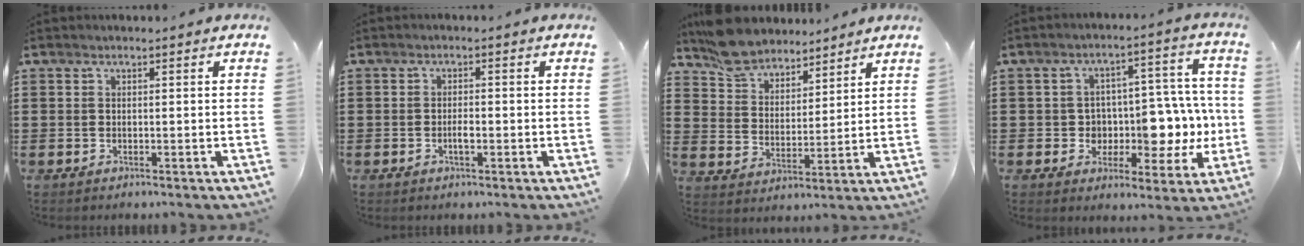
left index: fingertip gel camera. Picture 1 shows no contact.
{"total": 1.8, "force": [-0.6, 0.5, 1.6], "torque": [-0.040, -0.002, -0.014]}
{"total": 7.2, "force": [6.7, 2.5, 1.2], "torque": [-0.056, -0.022, 0.126]}
{"total": 8.1, "force": [0.2, 6.7, 4.5], "torque": [-0.070, -0.012, 0.009]}